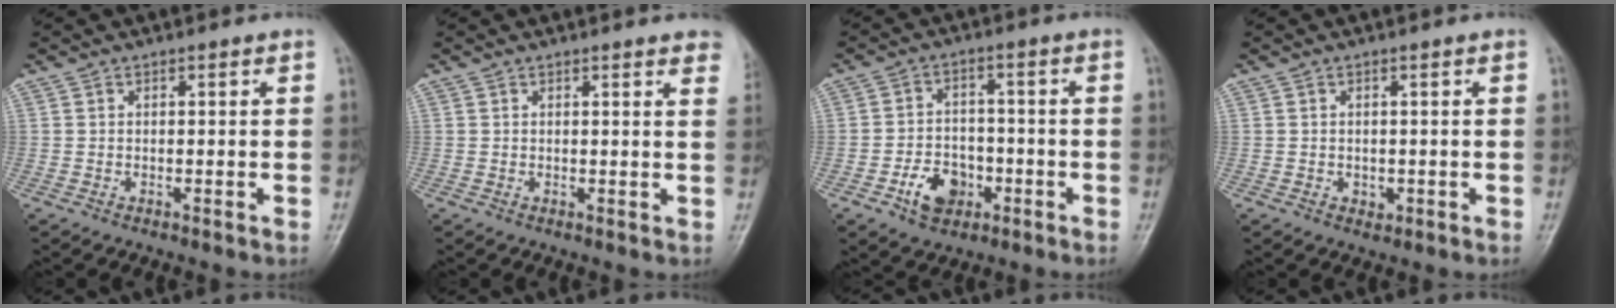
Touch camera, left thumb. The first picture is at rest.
{"total": 5.2, "force": [4.3, 1.0, 2.8], "torque": [-0.017, -0.009, 0.032]}
{"total": 7.5, "force": [-3.2, 5.6, 3.9], "torque": [-0.039, 0.021, -0.053]}
{"total": 1.3, "force": [-0.2, 1.1, 0.7], "torque": [-0.006, 0.000, 0.001]}